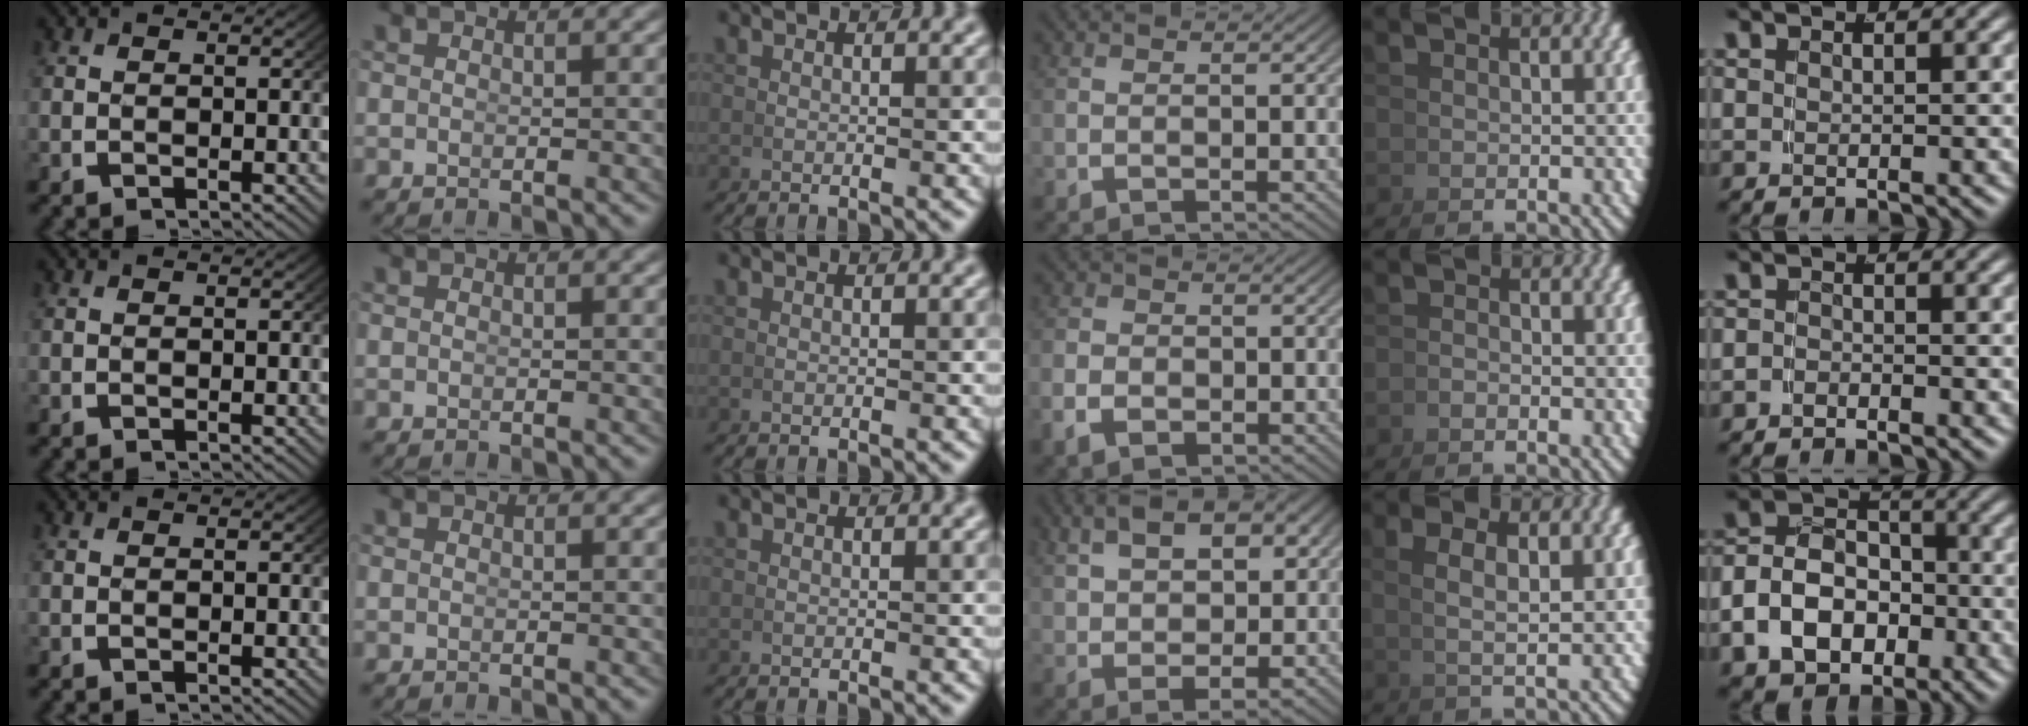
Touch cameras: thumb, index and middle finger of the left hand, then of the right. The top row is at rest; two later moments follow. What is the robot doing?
{"motion": "lift_and_place", "object": "hoodie"}